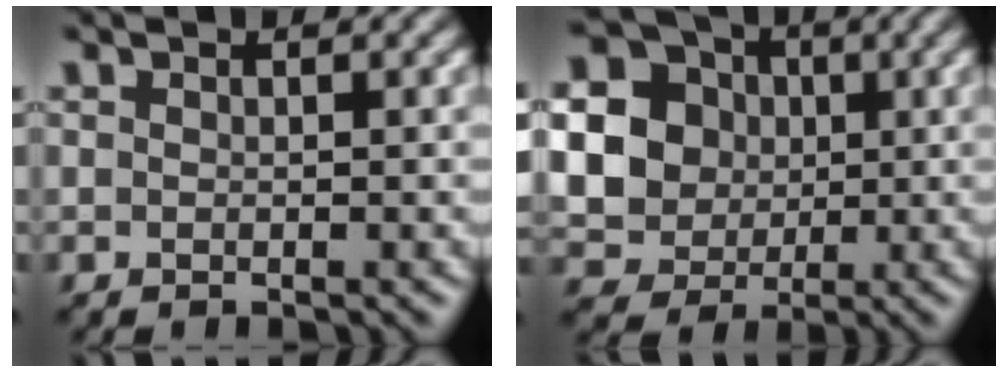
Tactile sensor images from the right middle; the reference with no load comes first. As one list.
[{"total": 15.5, "force": [2.0, 14.3, 5.7], "torque": [-0.181, 0.011, 0.028]}]